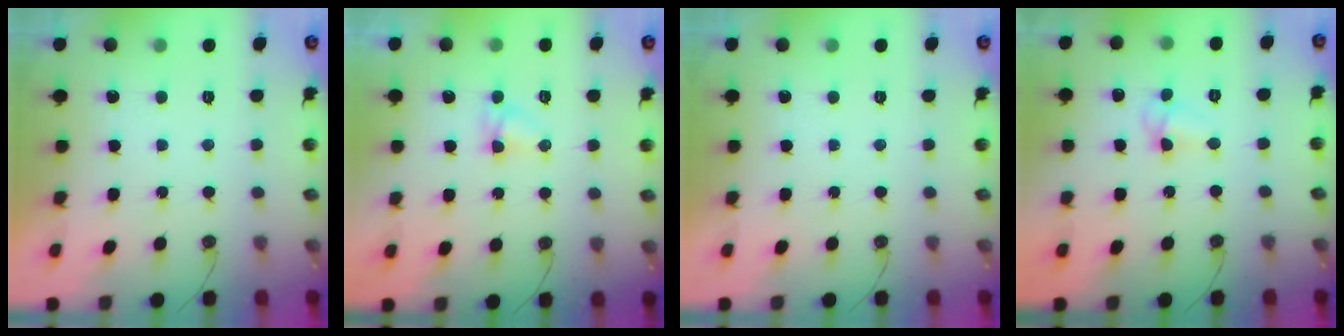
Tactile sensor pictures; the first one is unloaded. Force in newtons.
{"total": 5.3, "press": 3.8, "slide": 3.7}
{"total": 0.0}
{"total": 3.6, "press": 3.6, "slide": 0.0}